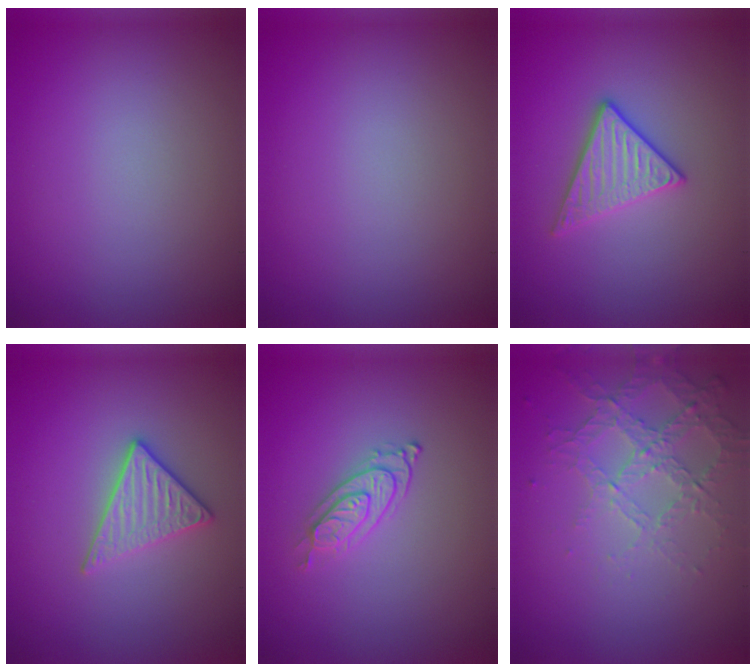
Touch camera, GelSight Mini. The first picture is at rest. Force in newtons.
{"total": 0.0}
{"total": 3.0, "press": 2.9, "slide": 0.6}
{"total": 2.9, "press": 2.7, "slide": 1.1}
{"total": 2.3, "press": 2.1, "slide": 0.9}
{"total": 4.2, "press": 2.9, "slide": 3.0}